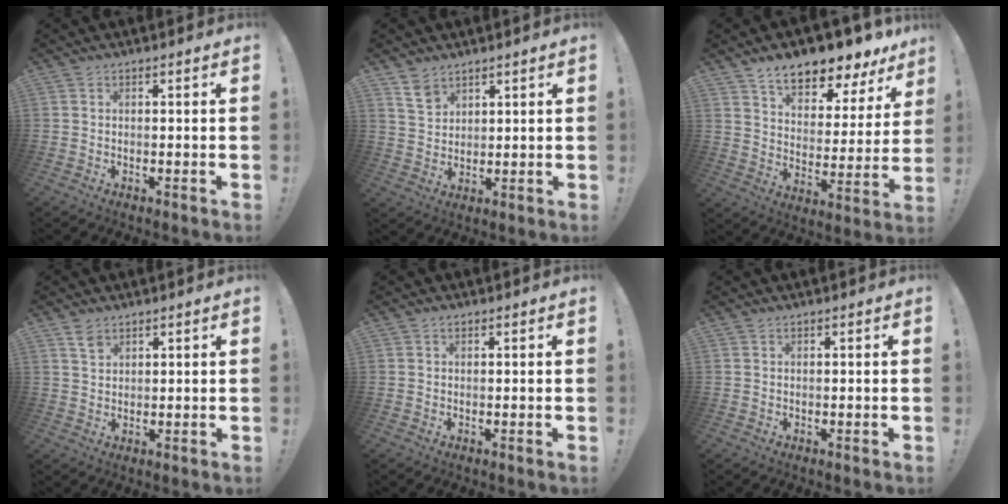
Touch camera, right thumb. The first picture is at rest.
{"total": 6.3, "force": [4.8, 3.9, 1.6], "torque": [-0.023, -0.032, 0.092]}
{"total": 11.9, "force": [9.8, 4.2, 5.3], "torque": [-0.086, -0.080, 0.167]}
{"total": 3.5, "force": [2.5, 2.1, 1.4], "torque": [-0.014, -0.015, 0.045]}
{"total": 0.6, "force": [0.4, 0.4, 0.3], "torque": [-0.013, 0.003, 0.008]}
{"total": 0.0}